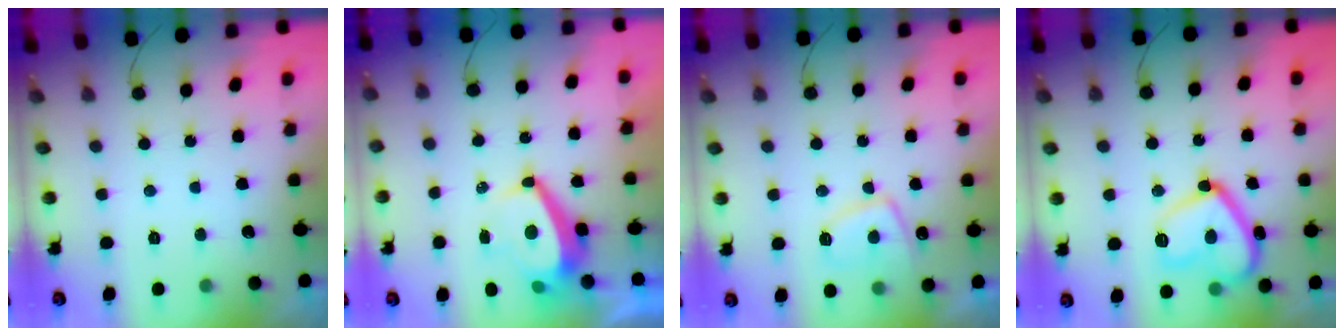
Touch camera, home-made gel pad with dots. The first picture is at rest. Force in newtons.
{"total": 6.8, "press": 6.8, "slide": 0.8}
{"total": 8.8, "press": 8.7, "slide": 1.1}
{"total": 16.4, "press": 16.3, "slide": 1.4}